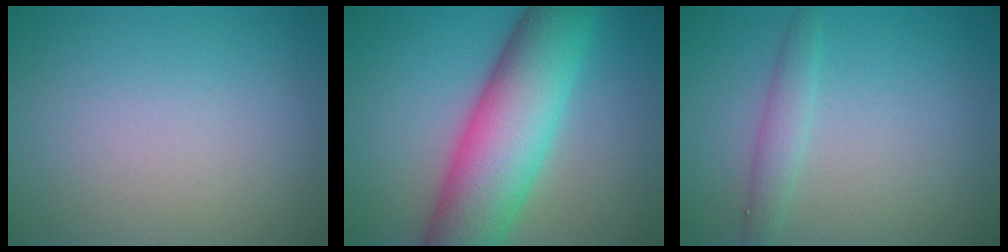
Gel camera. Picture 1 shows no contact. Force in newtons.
{"total": 11.4, "press": 11.4, "slide": 0.5}
{"total": 1.9, "press": 1.9, "slide": 0.1}